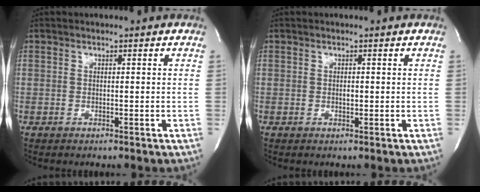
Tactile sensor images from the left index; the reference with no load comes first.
{"total": 0.7, "force": [0.3, 0.2, 0.5], "torque": [-0.011, -0.001, 0.006]}